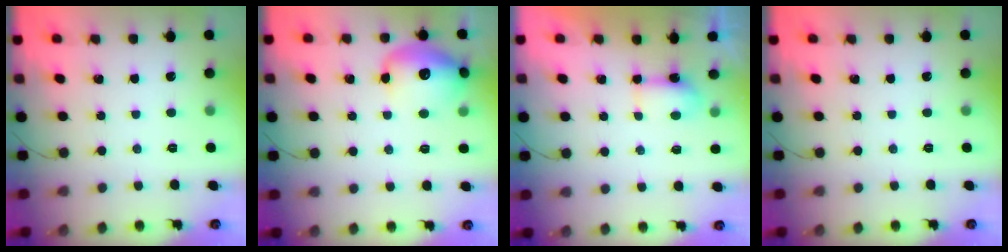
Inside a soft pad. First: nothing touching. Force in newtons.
{"total": 14.7, "press": 14.5, "slide": 2.4}
{"total": 4.7, "press": 4.6, "slide": 0.9}
{"total": 0.0}